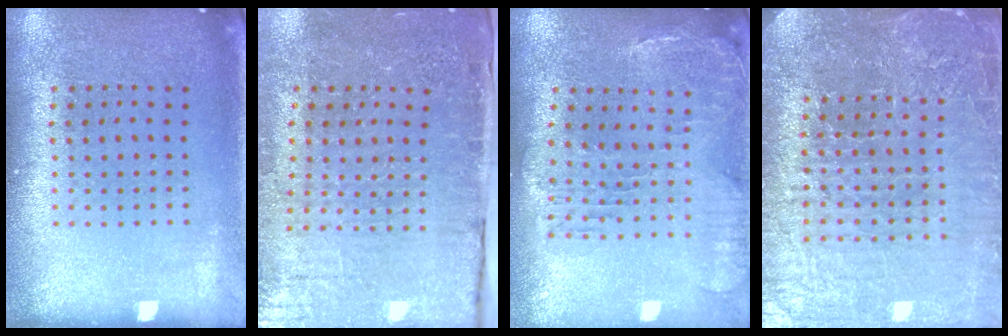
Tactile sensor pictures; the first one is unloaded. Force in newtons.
{"total": 4.3, "press": 4.1, "slide": 1.2}
{"total": 0.9, "press": 0.8, "slide": 0.3}
{"total": 6.0, "press": 5.4, "slide": 2.8}